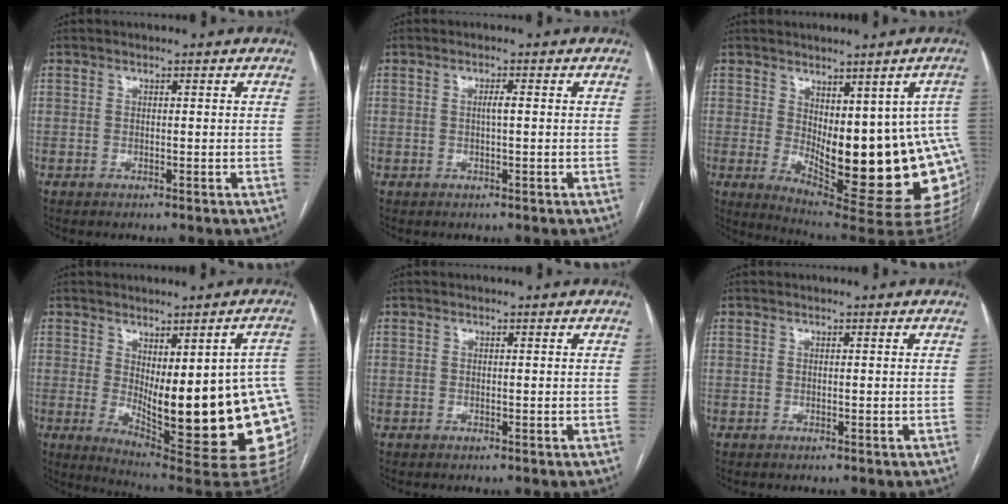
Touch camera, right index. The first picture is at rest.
{"total": 1.2, "force": [0.1, 0.0, 1.2], "torque": [-0.024, 0.001, 0.001]}
{"total": 20.7, "force": [-2.0, 6.3, 19.6], "torque": [-0.189, -0.007, -0.004]}
{"total": 24.8, "force": [-2.6, 5.2, 24.1], "torque": [-0.227, -0.012, -0.014]}
{"total": 0.0}
{"total": 0.0}